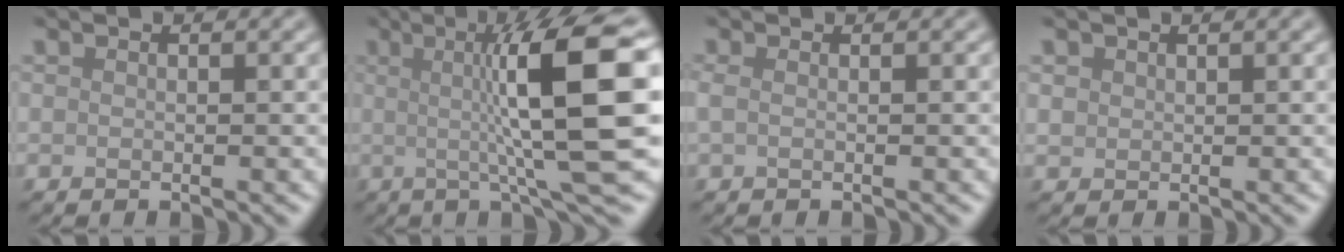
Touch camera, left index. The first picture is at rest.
{"total": 11.7, "force": [1.4, 2.0, 11.4], "torque": [-0.144, 0.006, 0.022]}
{"total": 0.6, "force": [0.0, 0.1, 0.6], "torque": [-0.015, -0.001, -0.001]}
{"total": 0.6, "force": [0.3, 0.6, 0.1], "torque": [0.000, -0.001, 0.005]}